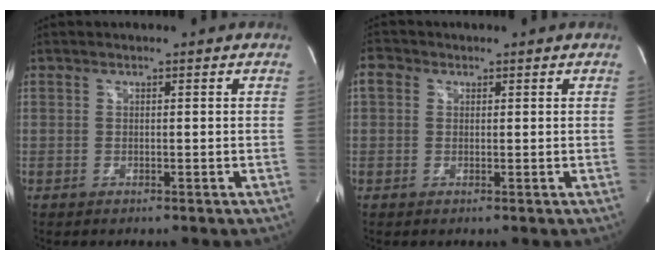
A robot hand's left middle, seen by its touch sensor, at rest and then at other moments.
{"total": 2.2, "force": [0.7, 1.9, 0.9], "torque": [-0.019, 0.015, 0.011]}